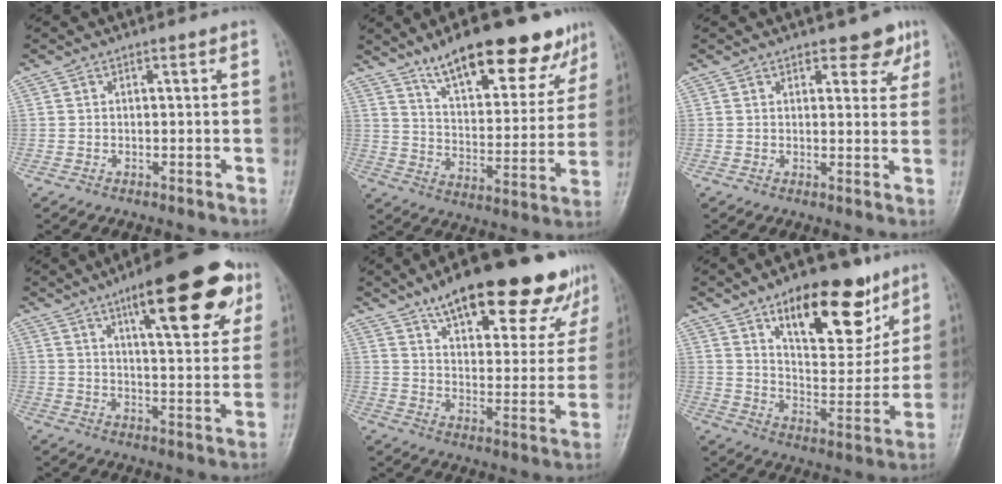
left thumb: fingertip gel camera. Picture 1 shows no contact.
{"total": 20.7, "force": [14.4, 7.1, 13.1], "torque": [-0.145, -0.059, 0.224]}
{"total": 4.9, "force": [3.2, 2.5, 2.7], "torque": [-0.004, -0.015, 0.039]}
{"total": 19.6, "force": [10.3, 5.7, 15.6], "torque": [-0.185, -0.028, 0.146]}
{"total": 24.3, "force": [17.0, 8.2, 15.3], "torque": [-0.171, -0.051, 0.241]}
{"total": 19.6, "force": [11.6, 8.8, 13.2], "torque": [-0.140, -0.065, 0.186]}